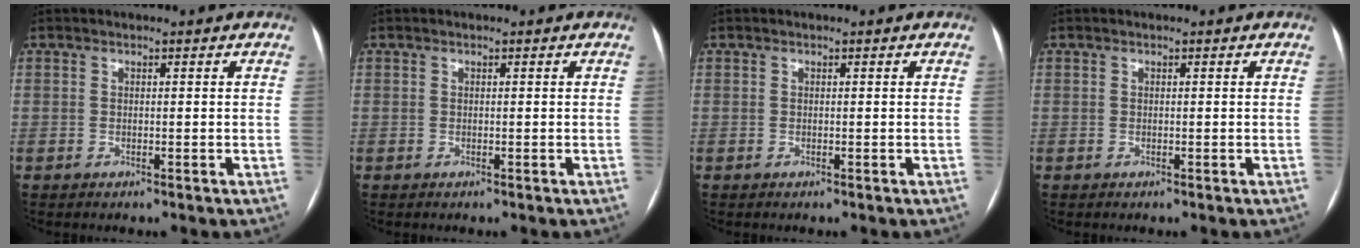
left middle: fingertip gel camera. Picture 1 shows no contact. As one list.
[{"total": 0.0}, {"total": 0.0}, {"total": 0.0}]